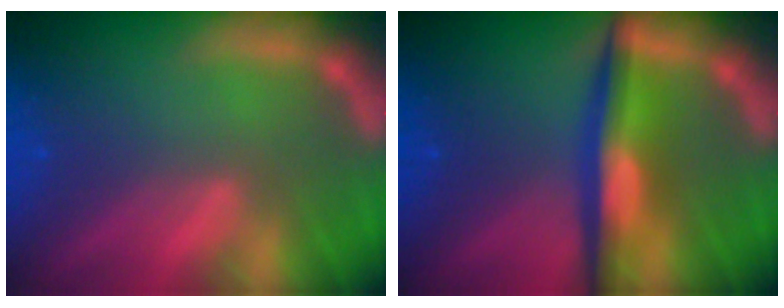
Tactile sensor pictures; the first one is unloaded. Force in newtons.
{"total": 6.0}